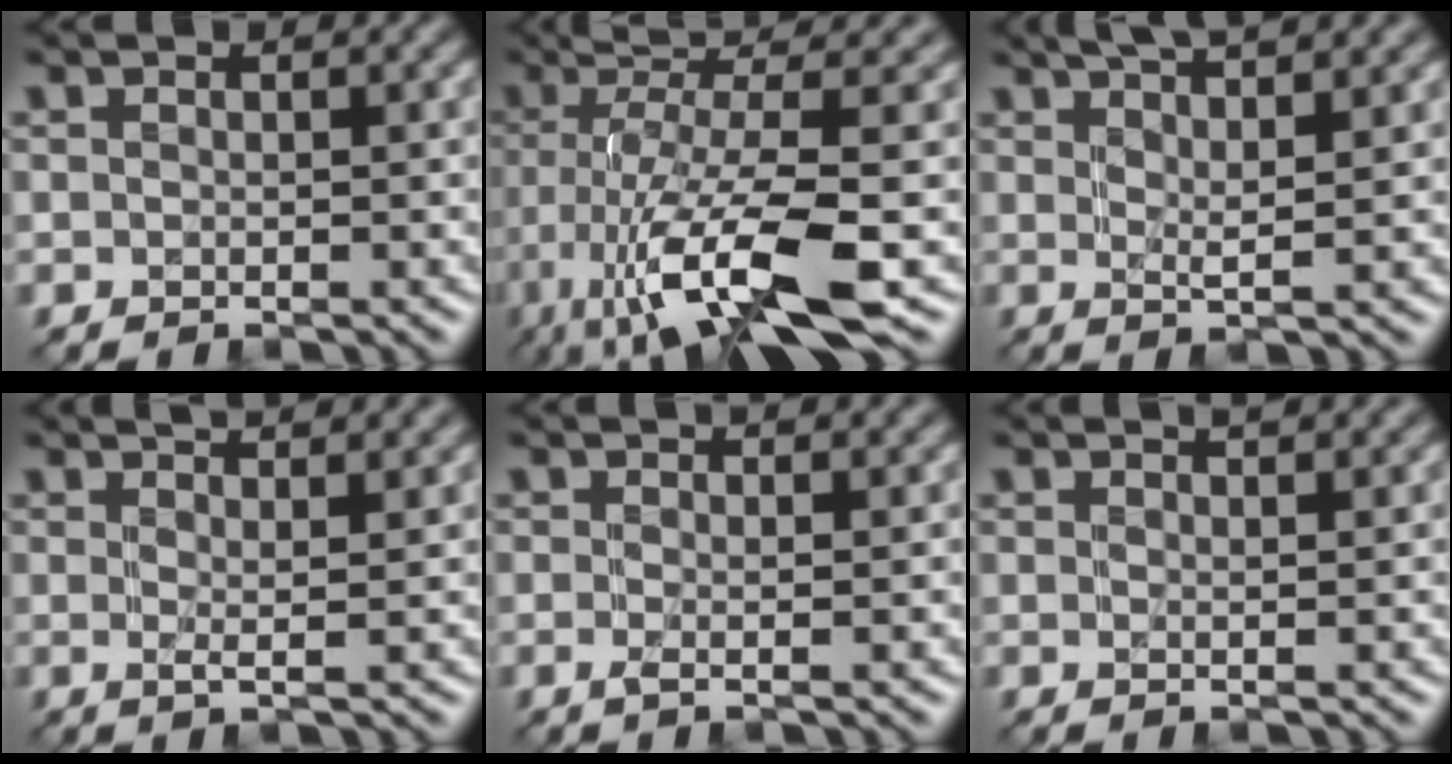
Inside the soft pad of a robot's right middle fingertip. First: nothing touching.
{"total": 11.1, "force": [-3.5, 2.8, 10.2], "torque": [-0.177, 0.003, -0.064]}
{"total": 6.2, "force": [3.6, 1.2, 4.9], "torque": [-0.062, 0.014, 0.040]}
{"total": 4.6, "force": [2.6, 1.2, 3.6], "torque": [-0.039, 0.015, 0.011]}
{"total": 2.3, "force": [0.4, 0.7, 2.1], "torque": [-0.032, 0.002, -0.003]}
{"total": 3.4, "force": [2.0, 1.3, 2.4], "torque": [-0.011, 0.016, -0.004]}